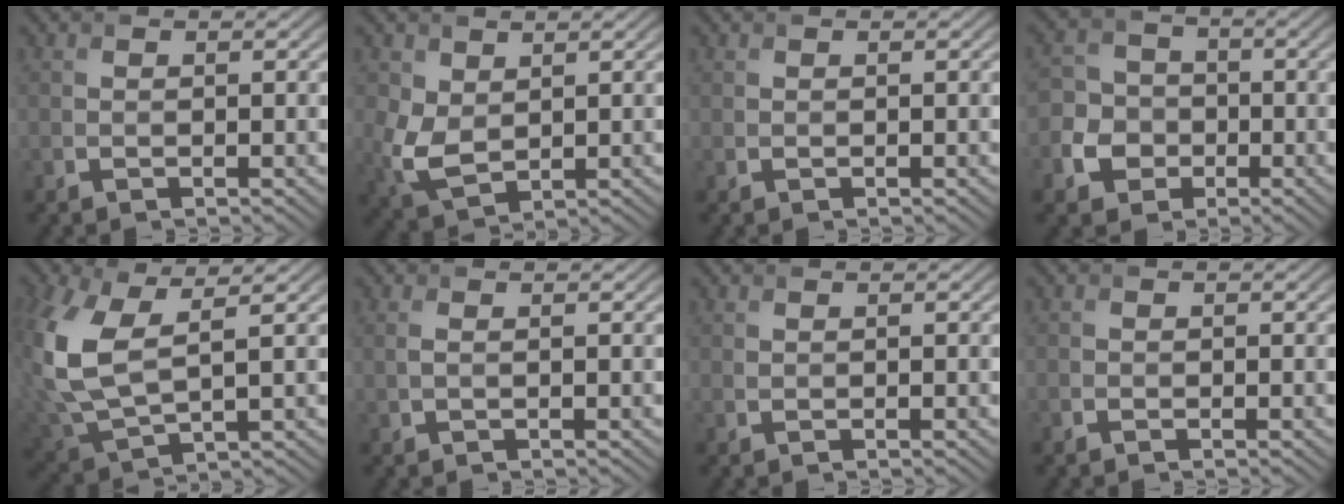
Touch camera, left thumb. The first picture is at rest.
{"total": 5.5, "force": [1.0, 3.8, 3.9], "torque": [-0.104, -0.005, 0.021]}
{"total": 0.0}
{"total": 6.0, "force": [-2.3, 5.2, 1.9], "torque": [-0.041, -0.008, -0.064]}
{"total": 12.6, "force": [2.8, 6.7, 10.3], "torque": [-0.289, -0.008, 0.063]}
{"total": 0.8, "force": [0.0, 0.3, 0.8], "torque": [-0.025, 0.000, -0.001]}
{"total": 0.0}
{"total": 0.6, "force": [-0.4, 0.3, 0.2], "torque": [-0.003, -0.003, -0.007]}